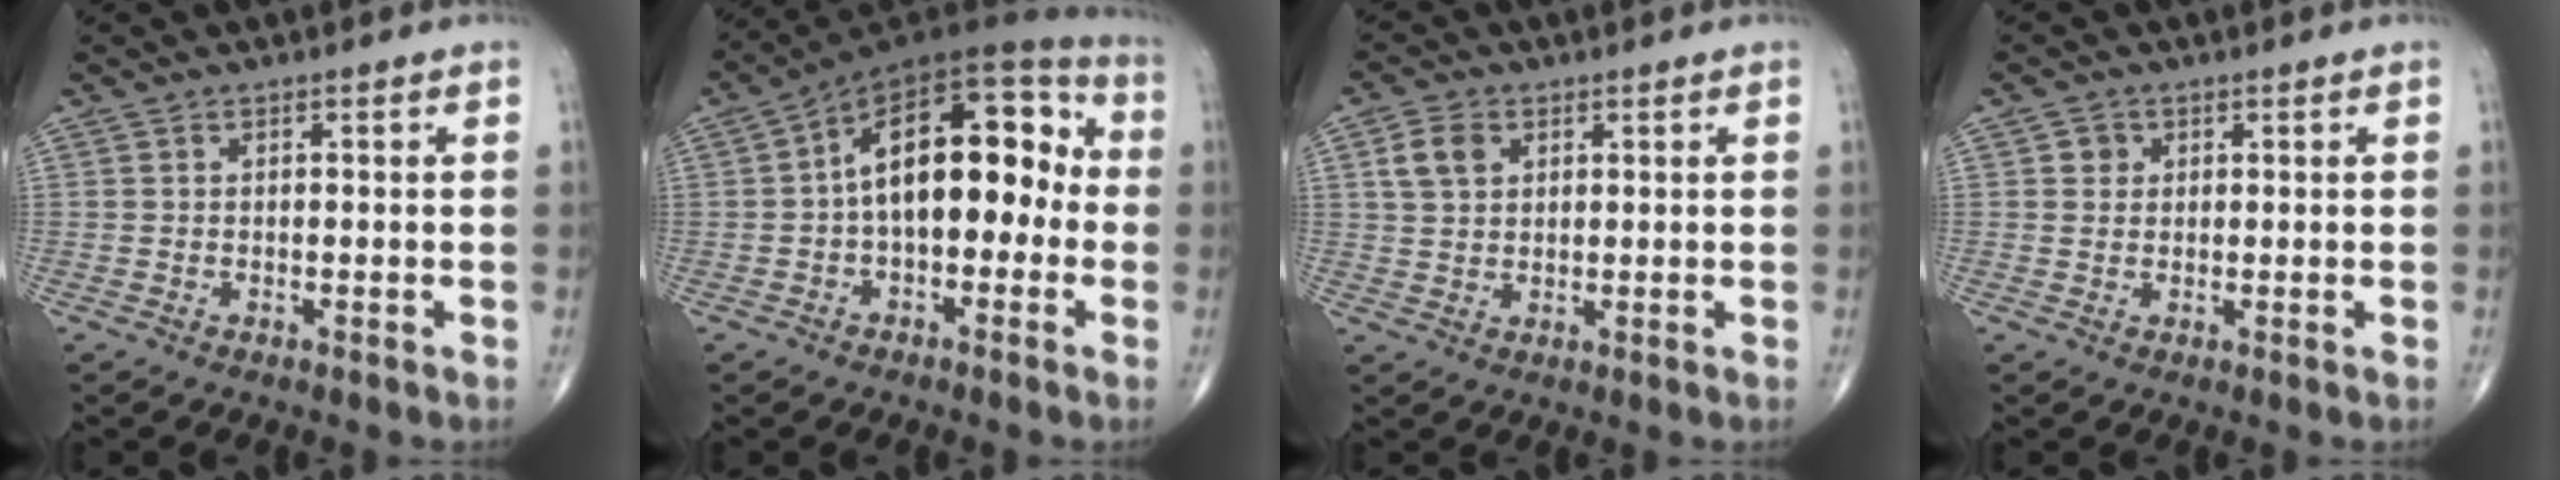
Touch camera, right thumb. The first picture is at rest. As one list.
[{"total": 17.3, "force": [0.1, 9.5, 14.4], "torque": [-0.195, 0.048, -0.011]}, {"total": 4.9, "force": [1.7, 3.6, 2.8], "torque": [-0.046, 0.001, 0.032]}, {"total": 1.7, "force": [0.5, 1.6, 0.4], "torque": [0.002, 0.000, 0.002]}]